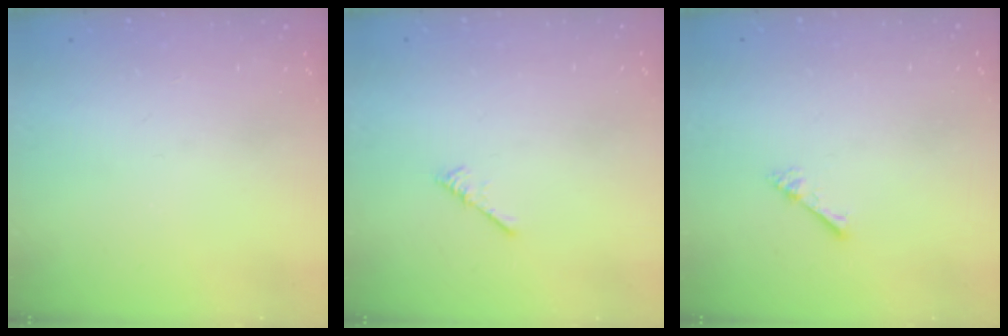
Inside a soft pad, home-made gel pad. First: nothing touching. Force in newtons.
{"total": 0.0}
{"total": 1.0, "press": 1.0, "slide": 0.3}